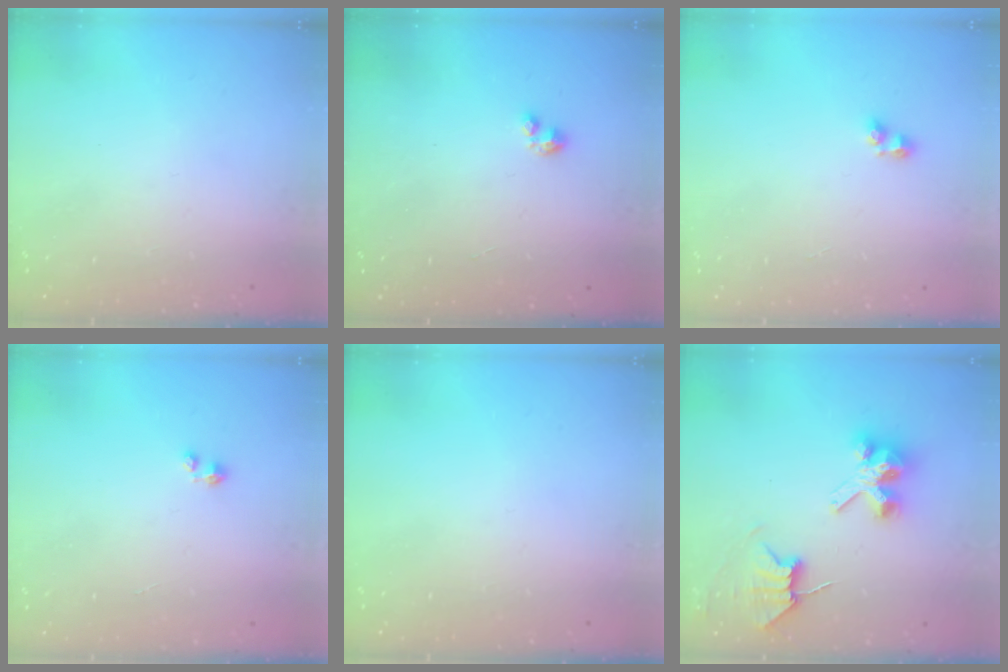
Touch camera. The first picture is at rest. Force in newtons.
{"total": 0.7, "press": 0.6, "slide": 0.2}
{"total": 3.3, "press": 3.1, "slide": 1.2}
{"total": 0.0}
{"total": 0.0}
{"total": 7.8, "press": 7.7, "slide": 1.0}